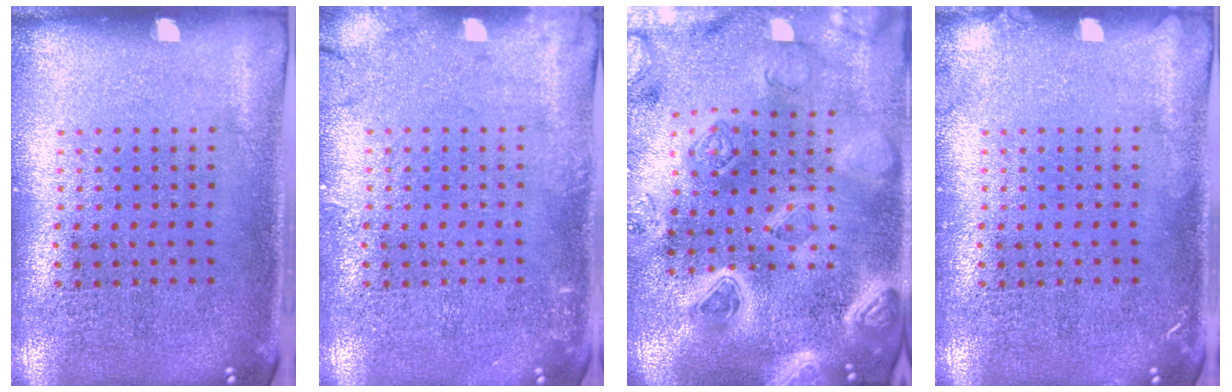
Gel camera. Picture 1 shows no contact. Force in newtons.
{"total": 1.7, "press": 1.7, "slide": 0.3}
{"total": 4.8, "press": 4.2, "slide": 2.5}
{"total": 0.8, "press": 0.8, "slide": 0.1}